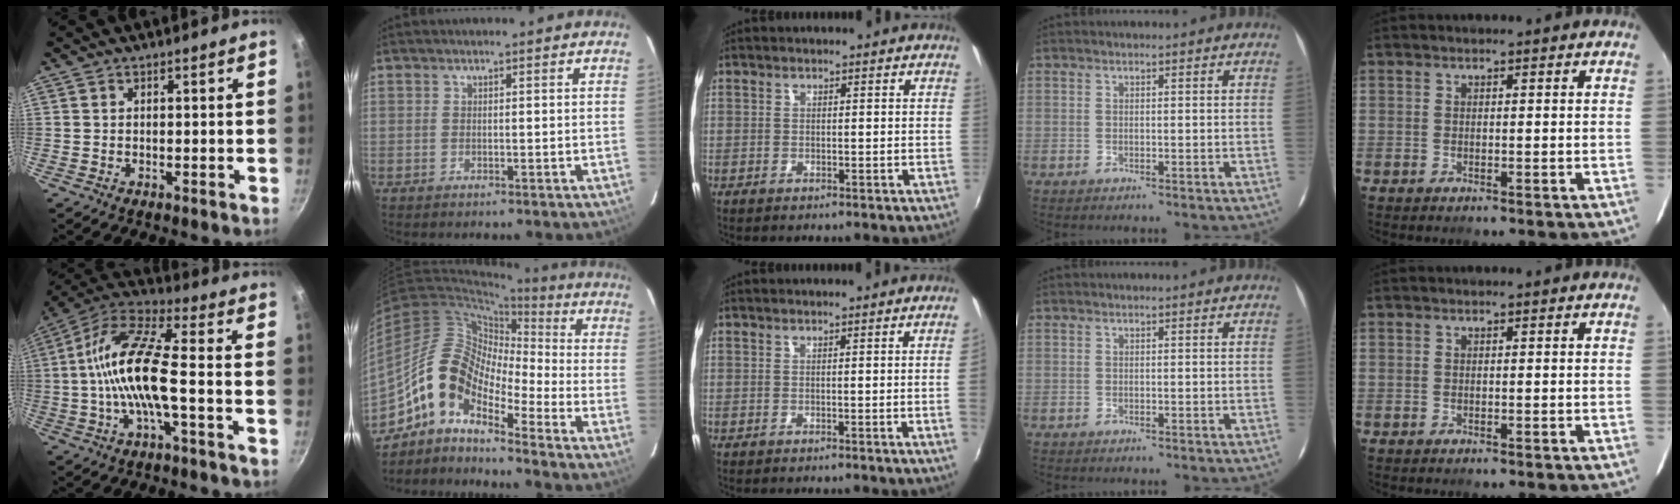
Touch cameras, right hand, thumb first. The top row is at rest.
{"thumb": {"total": 14.9, "force": [-2.1, 4.3, 14.1], "torque": [-0.277, 0.038, -0.057]}, "index": {"total": 11.2, "force": [-7.3, 4.8, 7.0], "torque": [-0.116, 0.021, -0.158]}, "middle": {"total": 2.2, "force": [0.0, -1.4, 1.7], "torque": [-0.018, -0.013, 0.003]}}